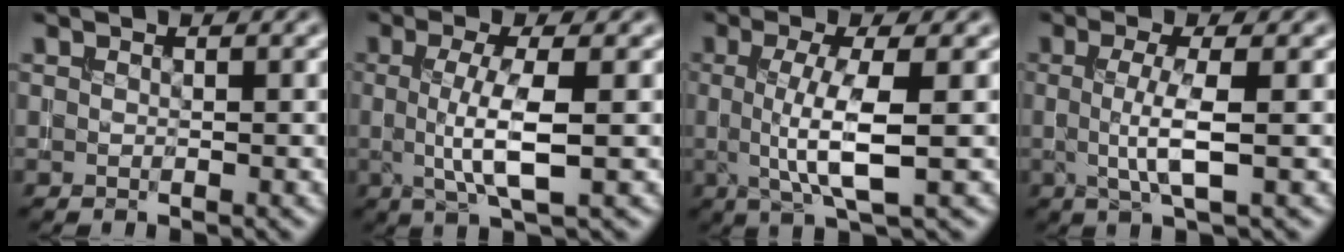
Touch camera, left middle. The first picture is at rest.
{"total": 4.8, "force": [-0.2, 1.1, 4.7], "torque": [-0.090, -0.001, -0.003]}
{"total": 5.3, "force": [-0.2, 1.2, 5.2], "torque": [-0.098, -0.001, -0.004]}
{"total": 3.7, "force": [-0.2, 0.7, 3.6], "torque": [-0.069, -0.003, -0.003]}